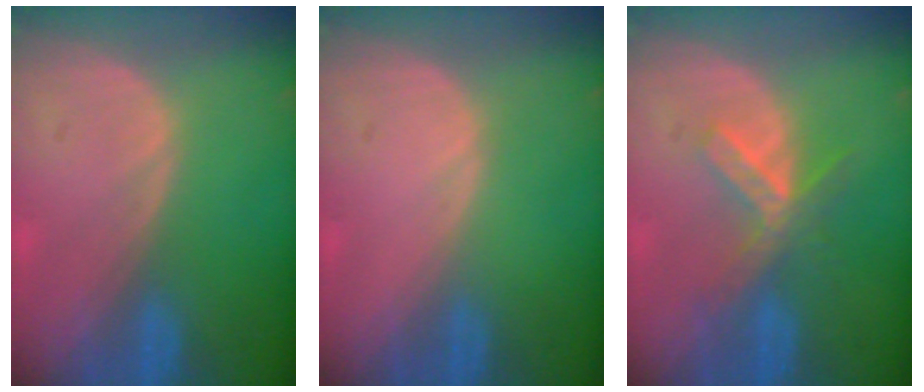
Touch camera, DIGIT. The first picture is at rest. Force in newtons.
{"total": 0.0}
{"total": 5.1, "press": 5.1, "slide": 0.3}